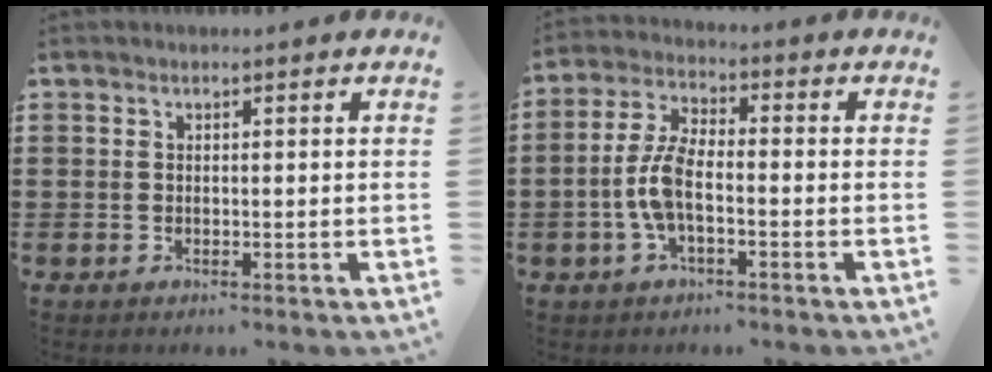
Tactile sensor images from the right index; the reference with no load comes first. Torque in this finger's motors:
{"motor_torque": [1.46, 0.67, 0.28, 0.09]}